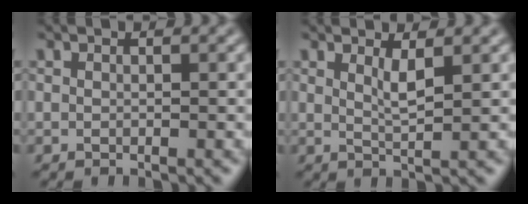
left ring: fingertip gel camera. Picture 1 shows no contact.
{"total": 1.7, "force": [0.9, 0.3, 1.4], "torque": [-0.026, -0.006, 0.015]}